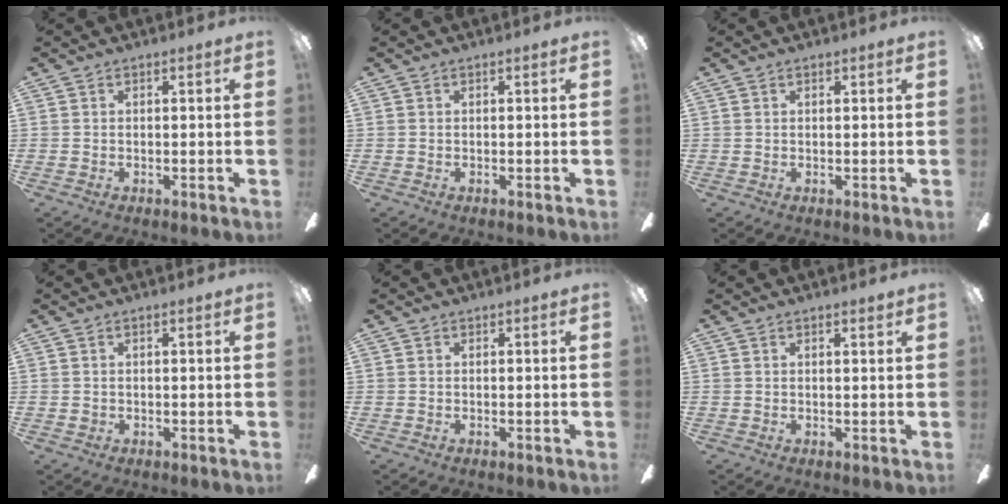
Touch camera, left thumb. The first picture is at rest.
{"total": 0.0}
{"total": 0.5, "force": [0.4, 0.1, 0.4], "torque": [-0.009, 0.001, 0.006]}
{"total": 0.7, "force": [0.1, 0.5, 0.5], "torque": [-0.010, 0.004, 0.000]}
{"total": 0.0}
{"total": 1.5, "force": [1.0, 0.1, 1.1], "torque": [-0.016, -0.004, 0.016]}